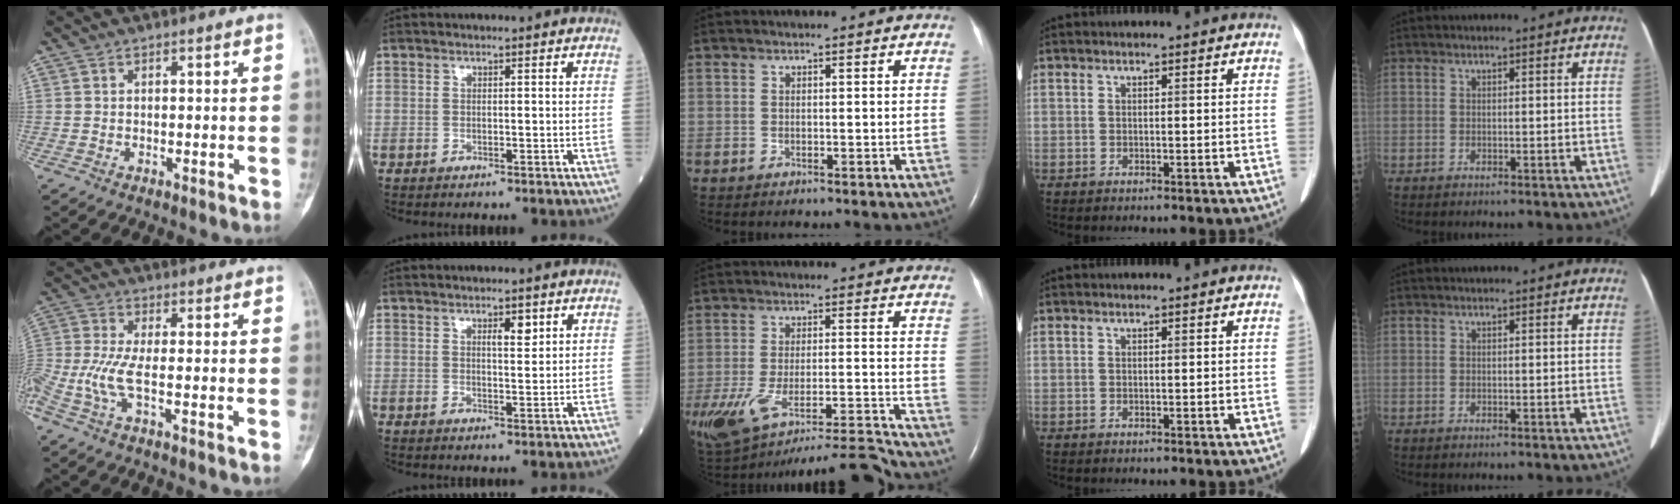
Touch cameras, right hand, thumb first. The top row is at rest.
{"thumb": {"total": 7.9, "force": [-3.0, 1.2, 7.2], "torque": [-0.191, 0.009, -0.072]}, "index": {"total": 2.6, "force": [1.4, 0.7, 2.1], "torque": [-0.035, -0.002, 0.021]}, "middle": {"total": 15.7, "force": [-13.2, 1.3, 8.5], "torque": [-0.164, 0.009, -0.216]}}